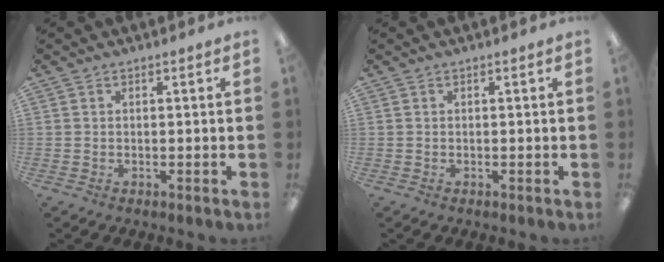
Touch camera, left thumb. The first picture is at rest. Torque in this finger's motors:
{"motor_torque": [-0.11, 0.11, 0.08, 0.08, 0.00]}